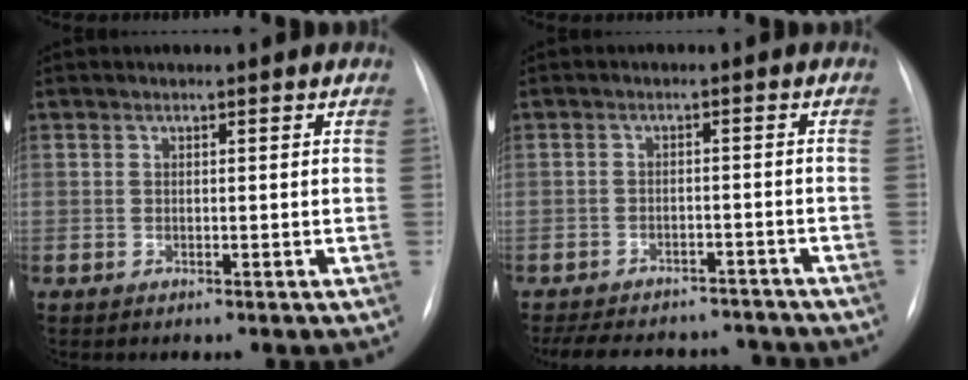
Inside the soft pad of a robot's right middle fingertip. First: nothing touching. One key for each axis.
{"total": 15.5, "fx": -13.8, "fy": 5.5, "fz": 4.6, "tx": -0.108, "ty": 0.006, "tz": -0.177}